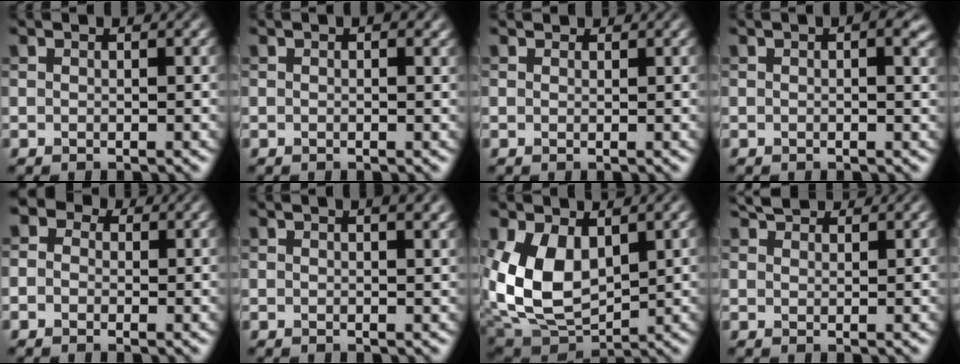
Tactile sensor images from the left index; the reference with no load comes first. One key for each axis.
{"total": 1.1, "fx": 0.4, "fy": 0.6, "fz": 0.9, "tx": -0.008, "ty": -0.002, "tz": 0.005}
{"total": 0.8, "fx": 0.7, "fy": 0.5, "fz": 0.2, "tx": -0.007, "ty": -0.005, "tz": 0.006}
{"total": 2.8, "fx": 1.1, "fy": 1.1, "fz": 2.3, "tx": -0.027, "ty": 0.000, "tz": 0.015}
{"total": 4.1, "fx": 1.2, "fy": 3.4, "fz": 2.0, "tx": -0.025, "ty": 0.020, "tz": -0.026}
{"total": 2.1, "fx": 1.1, "fy": 0.7, "fz": 1.7, "tx": -0.014, "ty": -0.002, "tz": 0.013}
{"total": 7.8, "fx": 1.4, "fy": 4.9, "fz": 5.9, "tx": -0.130, "ty": -0.016, "tz": 0.027}
{"total": 2.6, "fx": 2.3, "fy": 0.9, "fz": 0.8, "tx": -0.015, "ty": 0.008, "tz": 0.037}